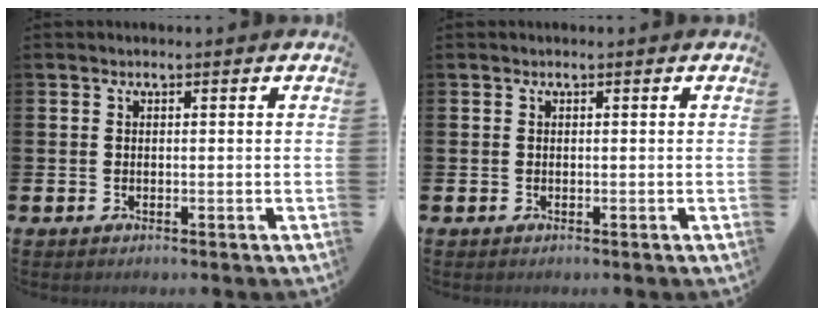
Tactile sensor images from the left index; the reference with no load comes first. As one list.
[{"total": 0.0}]